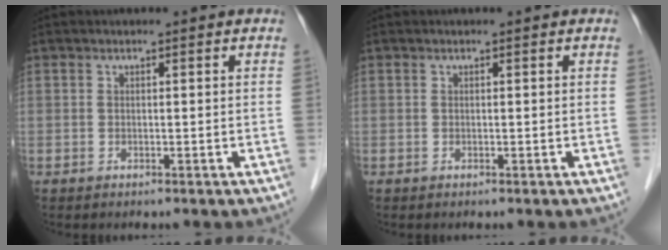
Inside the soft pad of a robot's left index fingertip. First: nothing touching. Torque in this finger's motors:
{"motor_torque": [0.00, 0.00, 0.00, 0.00]}